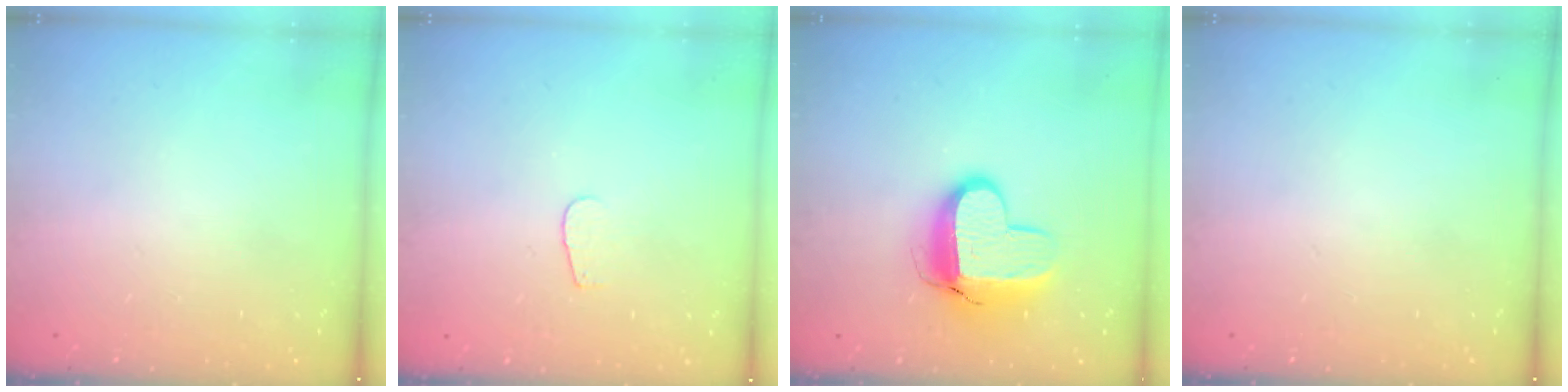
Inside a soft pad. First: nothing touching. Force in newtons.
{"total": 3.7, "press": 3.7, "slide": 0.4}
{"total": 11.8, "press": 11.8, "slide": 1.2}
{"total": 0.0}